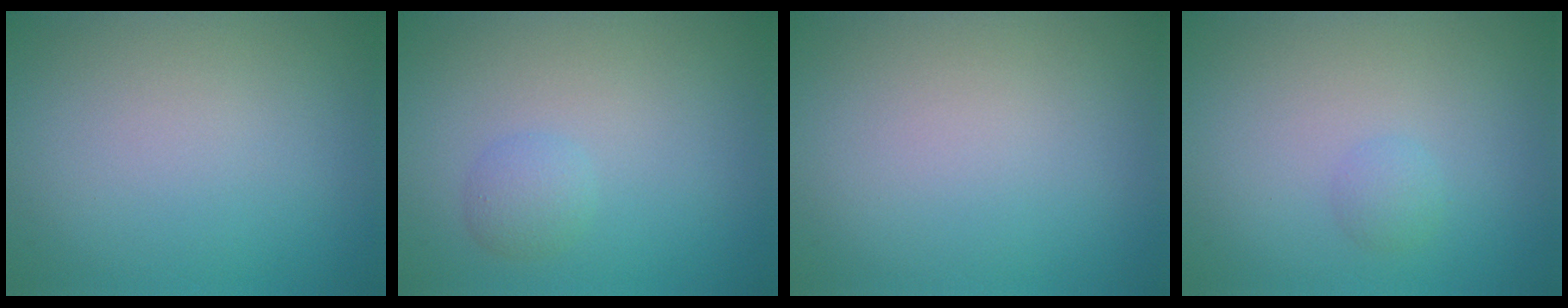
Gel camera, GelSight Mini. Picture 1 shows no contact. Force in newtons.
{"total": 1.5, "press": 1.5, "slide": 0.1}
{"total": 0.0}
{"total": 0.9, "press": 0.8, "slide": 0.1}